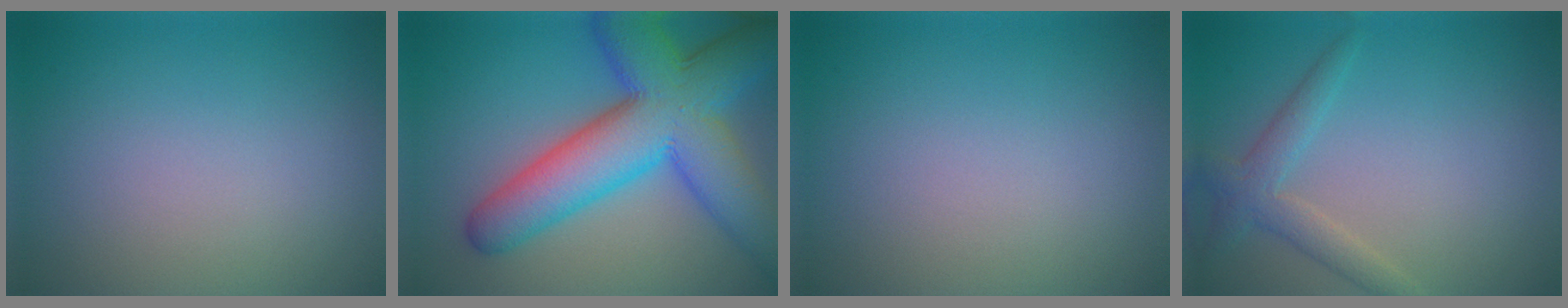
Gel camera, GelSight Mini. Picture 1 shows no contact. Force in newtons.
{"total": 11.8, "press": 11.8, "slide": 0.3}
{"total": 0.0}
{"total": 2.6, "press": 2.6, "slide": 0.2}